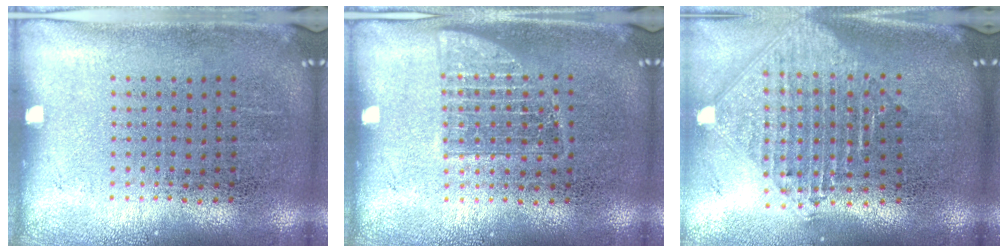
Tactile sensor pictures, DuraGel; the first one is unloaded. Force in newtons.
{"total": 1.0, "press": 1.0, "slide": 0.2}
{"total": 2.3, "press": 1.8, "slide": 1.4}